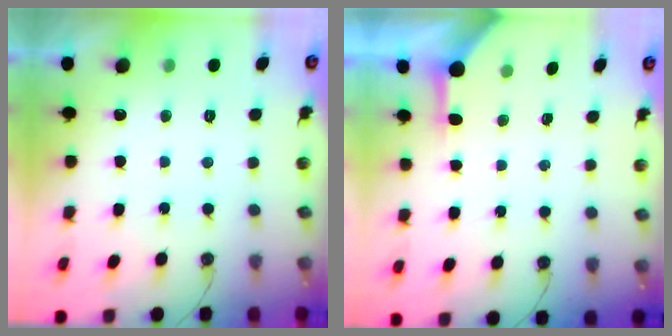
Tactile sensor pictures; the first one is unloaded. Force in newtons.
{"total": 3.8, "press": 3.8, "slide": 0.5}